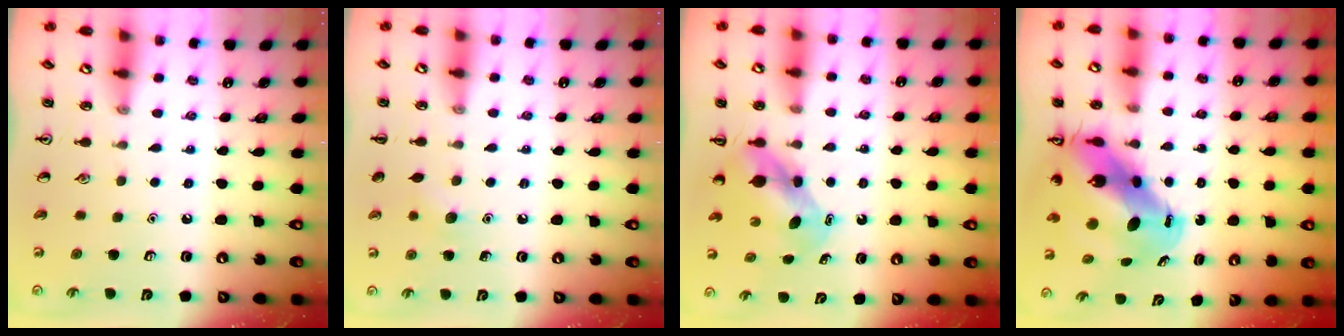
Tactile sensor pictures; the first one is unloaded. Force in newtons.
{"total": 4.5, "press": 4.3, "slide": 1.2}
{"total": 5.5, "press": 5.4, "slide": 0.7}
{"total": 13.6, "press": 13.1, "slide": 3.7}